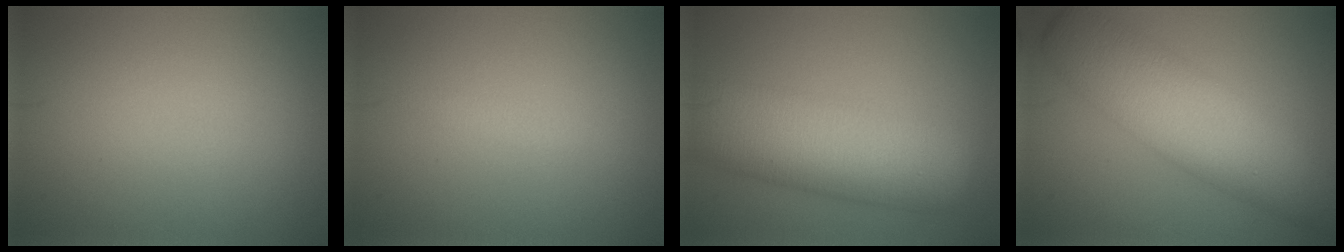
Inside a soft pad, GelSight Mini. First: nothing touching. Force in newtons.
{"total": 0.9, "press": 0.9, "slide": 0.0}
{"total": 9.7, "press": 9.7, "slide": 0.2}
{"total": 8.2, "press": 8.2, "slide": 0.1}